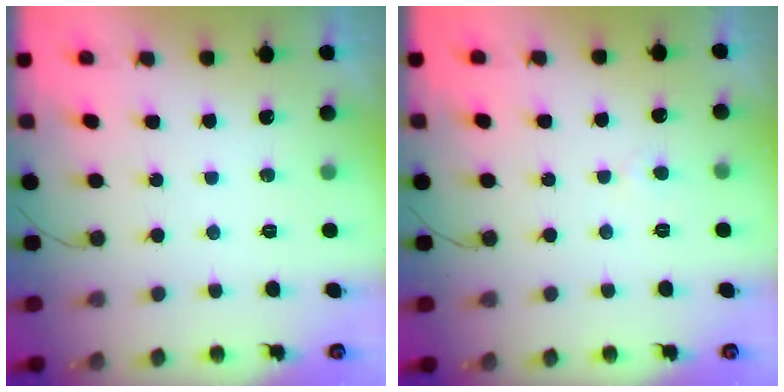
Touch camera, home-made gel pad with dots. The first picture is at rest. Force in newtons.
{"total": 2.4, "press": 2.3, "slide": 0.3}